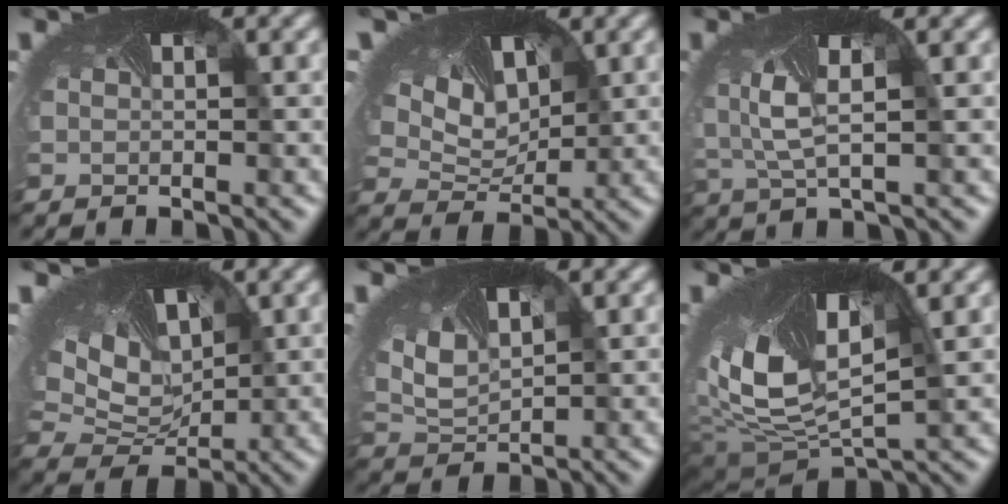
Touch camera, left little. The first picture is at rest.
{"total": 10.4, "force": [5.8, 6.2, 6.1], "torque": [-0.142, 0.021, 0.085]}
{"total": 3.5, "force": [0.2, 1.6, 3.1], "torque": [-0.095, -0.014, 0.008]}
{"total": 8.3, "force": [3.5, 5.5, 5.1], "torque": [-0.132, 0.007, 0.075]}
{"total": 4.5, "force": [1.8, 2.9, 3.0], "torque": [-0.089, -0.003, 0.048]}
{"total": 11.2, "force": [1.9, 5.7, 9.4], "torque": [-0.200, -0.018, 0.038]}